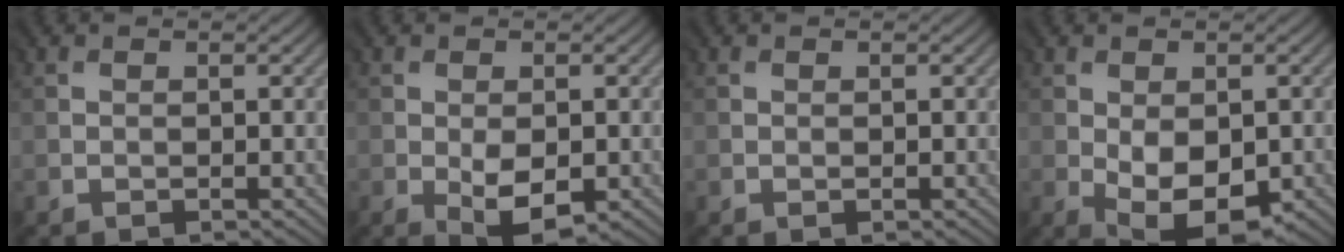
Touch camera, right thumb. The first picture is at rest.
{"total": 4.9, "force": [-1.5, 2.6, 3.9], "torque": [-0.079, -0.013, -0.019]}
{"total": 0.0}
{"total": 8.2, "force": [-2.2, 4.8, 6.4], "torque": [-0.115, -0.025, -0.028]}